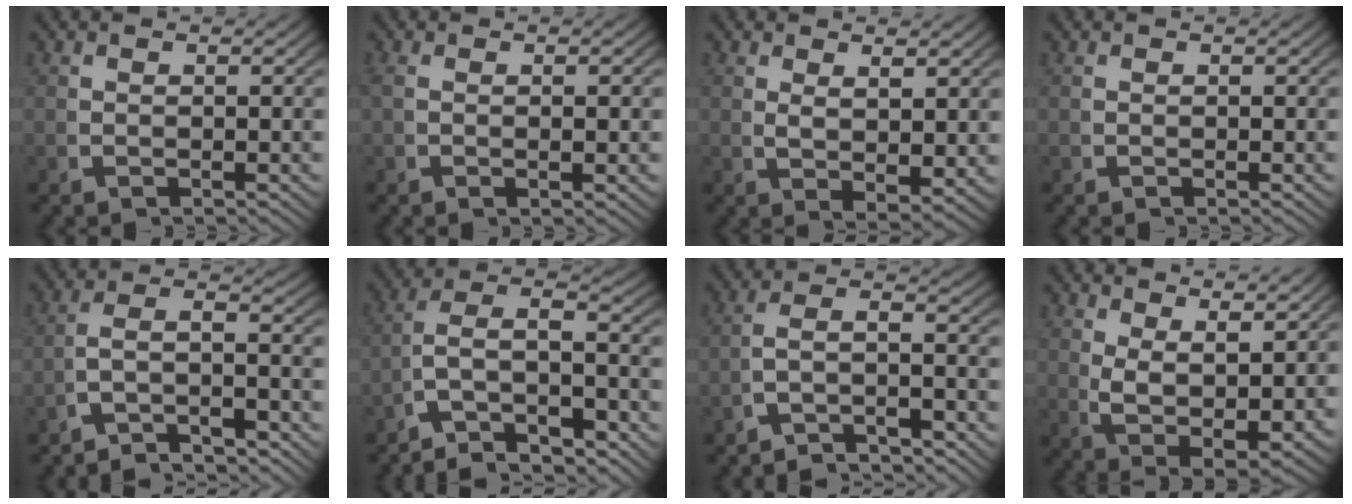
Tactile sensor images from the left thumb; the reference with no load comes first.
{"total": 1.2, "force": [0.3, 0.3, 1.1], "torque": [-0.023, -0.004, 0.010]}
{"total": 2.8, "force": [1.0, 1.2, 2.3], "torque": [-0.048, -0.021, 0.032]}
{"total": 0.0}
{"total": 5.8, "force": [-2.6, 3.0, 4.3], "torque": [-0.079, -0.018, -0.039]}
{"total": 9.5, "force": [-2.8, 6.1, 6.7], "torque": [-0.133, -0.035, -0.043]}
{"total": 5.3, "force": [-2.7, 2.5, 3.9], "torque": [-0.069, -0.018, -0.040]}
{"total": 7.1, "force": [0.6, 4.5, 5.4], "torque": [-0.123, -0.046, 0.032]}